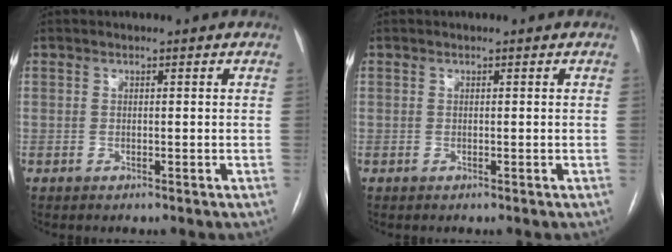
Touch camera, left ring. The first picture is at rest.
{"total": 0.0}